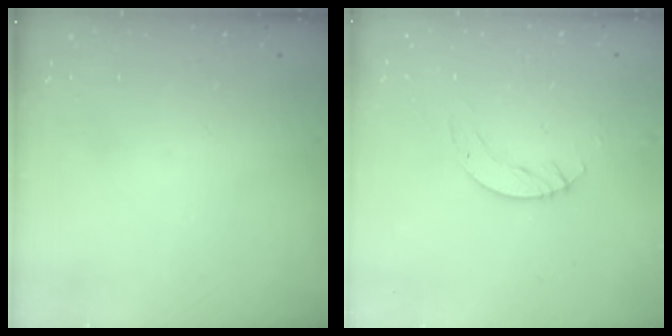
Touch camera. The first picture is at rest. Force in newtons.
{"total": 3.0, "press": 3.0, "slide": 0.2}